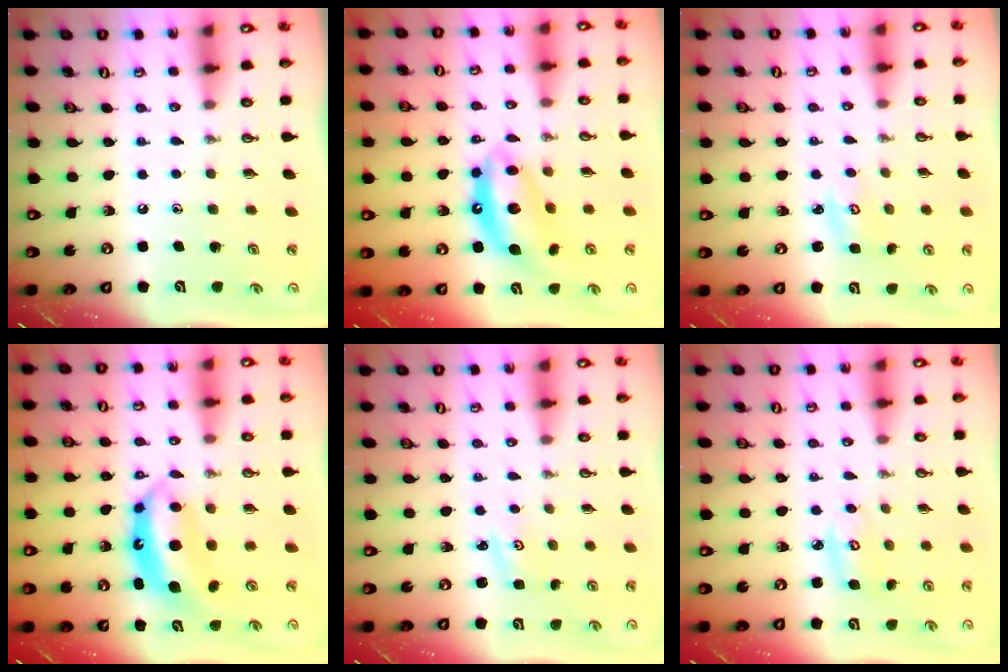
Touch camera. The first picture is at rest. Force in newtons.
{"total": 12.5, "press": 12.4, "slide": 1.0}
{"total": 2.9, "press": 2.8, "slide": 0.4}
{"total": 7.3, "press": 7.3, "slide": 0.5}
{"total": 1.0, "press": 0.9, "slide": 0.2}
{"total": 5.5, "press": 5.5, "slide": 0.3}